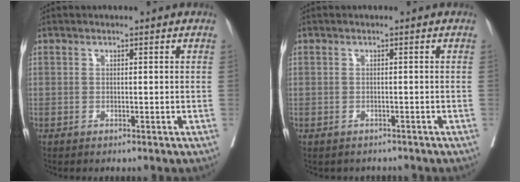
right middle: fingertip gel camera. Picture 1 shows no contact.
{"total": 2.1, "force": [-1.7, 1.2, 0.0], "torque": [-0.005, 0.003, -0.026]}